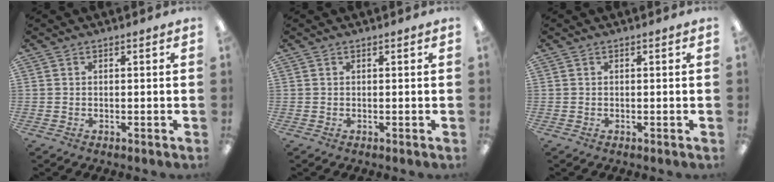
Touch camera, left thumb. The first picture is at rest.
{"total": 0.0}
{"total": 0.0}